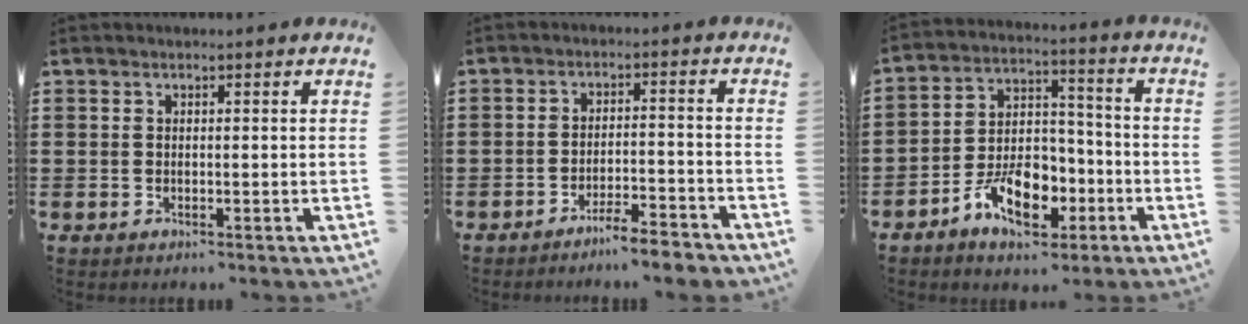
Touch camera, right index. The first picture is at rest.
{"total": 4.5, "force": [-4.2, -0.1, 1.6], "torque": [-0.026, -0.002, -0.082]}
{"total": 10.7, "force": [-5.0, 6.5, 6.8], "torque": [-0.125, 0.016, -0.085]}